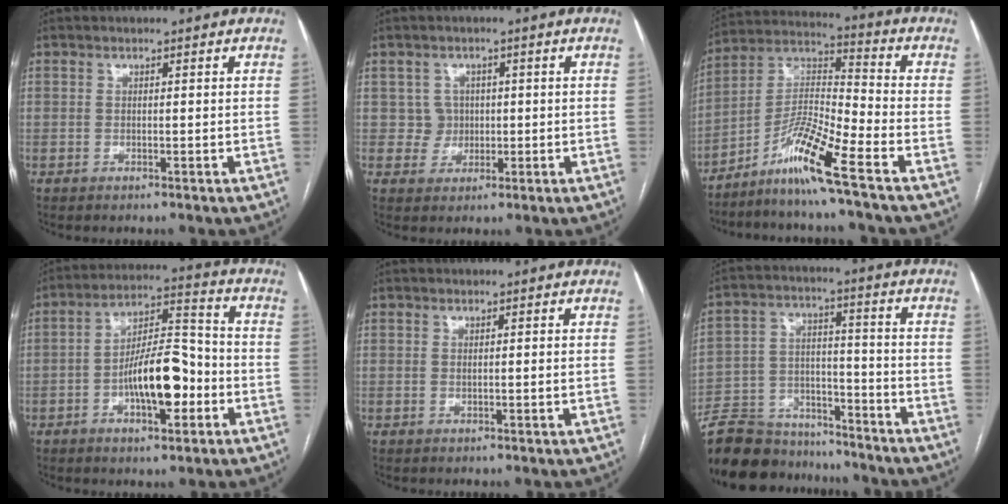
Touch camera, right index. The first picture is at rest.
{"total": 3.0, "force": [0.3, 3.0, 0.0], "torque": [0.007, 0.009, 0.007]}
{"total": 10.8, "force": [-7.2, -0.8, 8.0], "torque": [-0.158, -0.003, -0.138]}
{"total": 11.8, "force": [-3.5, 3.8, 10.6], "torque": [-0.188, 0.021, -0.055]}
{"total": 0.7, "force": [0.1, -0.1, 0.7], "torque": [-0.014, -0.002, 0.003]}
{"total": 17.2, "force": [-15.3, 6.1, 4.7], "torque": [-0.103, 0.015, -0.247]}